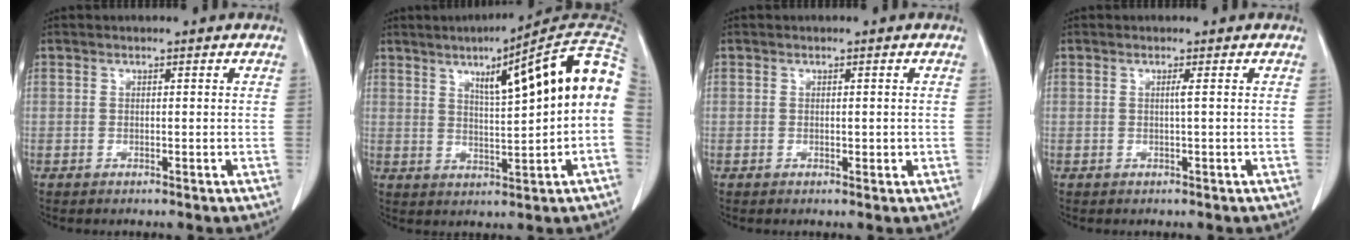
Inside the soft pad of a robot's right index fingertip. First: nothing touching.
{"total": 15.5, "force": [3.6, 0.9, 15.1], "torque": [-0.208, 0.031, 0.044]}
{"total": 0.9, "force": [0.0, 0.6, 0.7], "torque": [-0.008, -0.001, 0.002]}
{"total": 0.7, "force": [0.1, -0.3, 0.7], "torque": [-0.010, -0.001, 0.001]}